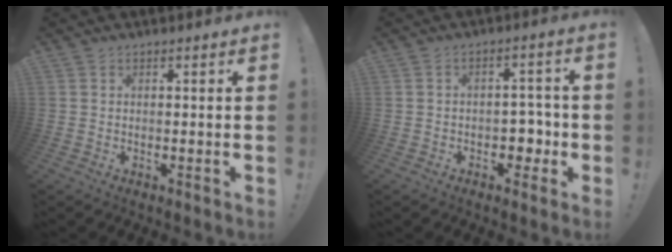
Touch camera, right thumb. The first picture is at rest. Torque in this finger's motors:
{"motor_torque": [0.50, 0.53, 0.22, -0.41, 0.02]}